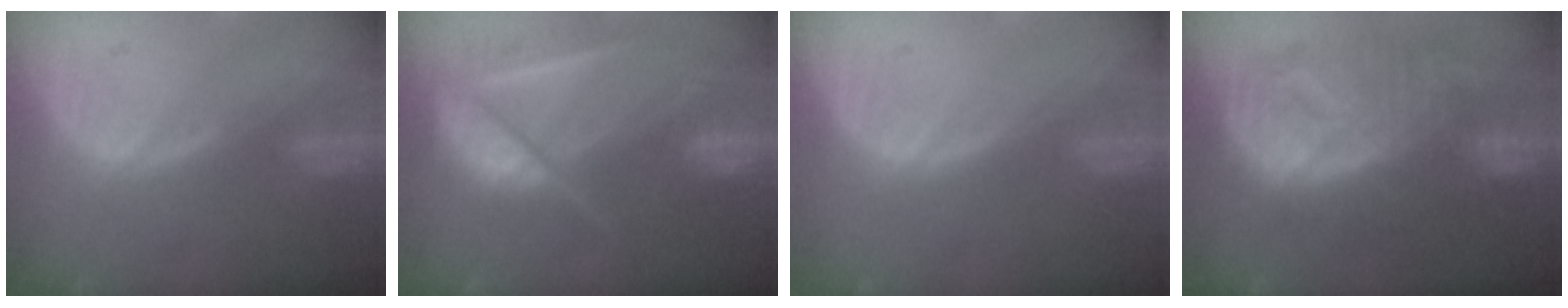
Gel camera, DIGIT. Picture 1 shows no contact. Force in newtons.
{"total": 9.7, "press": 8.2, "slide": 5.1}
{"total": 0.0}
{"total": 12.5, "press": 12.4, "slide": 1.1}